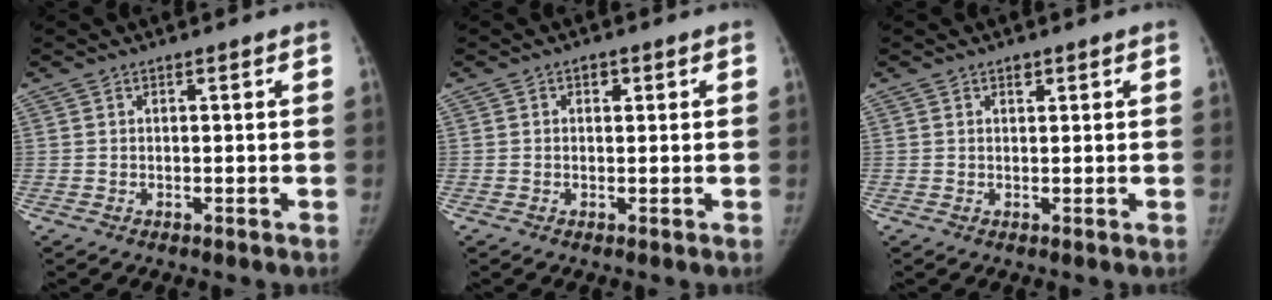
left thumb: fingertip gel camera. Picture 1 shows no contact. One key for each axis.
{"total": 1.3, "fx": 0.5, "fy": 1.0, "fz": 0.7, "tx": -0.001, "ty": 0.000, "tz": 0.004}
{"total": 1.1, "fx": 0.7, "fy": 0.7, "fz": 0.5, "tx": -0.002, "ty": -0.004, "tz": 0.010}